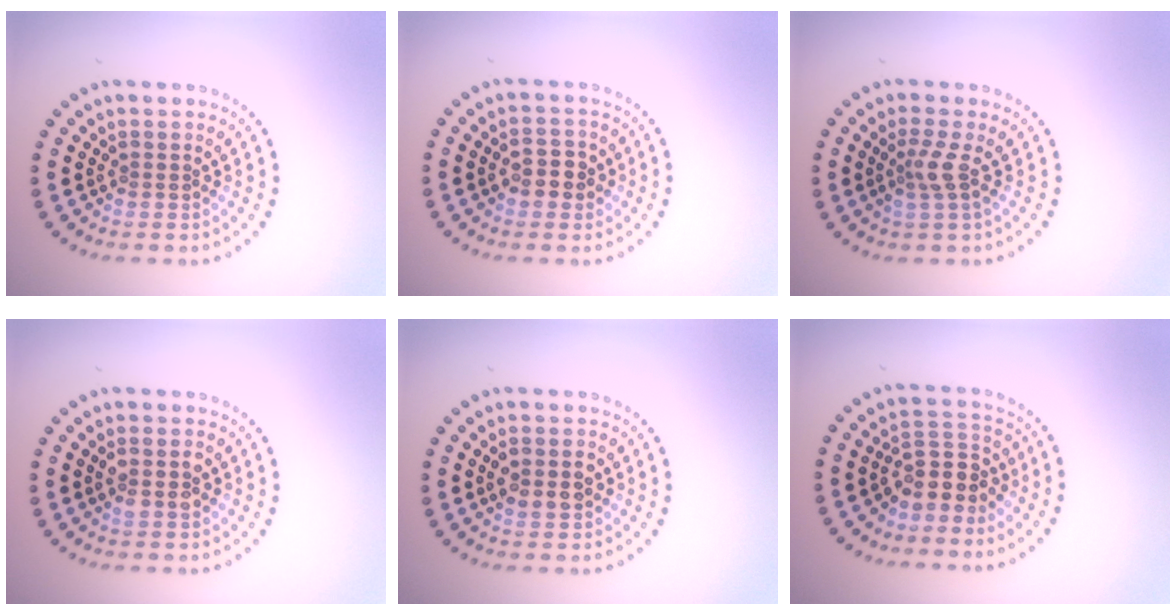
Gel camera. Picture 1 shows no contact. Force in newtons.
{"total": 2.6, "press": 2.5, "slide": 0.6}
{"total": 2.0, "press": 1.4, "slide": 1.4}
{"total": 2.0, "press": 2.0, "slide": 0.3}
{"total": 2.8, "press": 2.8, "slide": 0.0}
{"total": 3.5, "press": 3.1, "slide": 1.6}